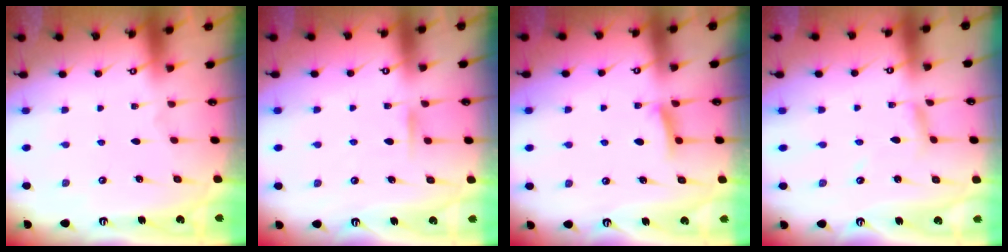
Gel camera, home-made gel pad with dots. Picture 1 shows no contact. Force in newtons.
{"total": 5.5, "press": 5.5, "slide": 0.5}
{"total": 5.9, "press": 5.8, "slide": 0.7}
{"total": 4.8, "press": 4.8, "slide": 0.4}